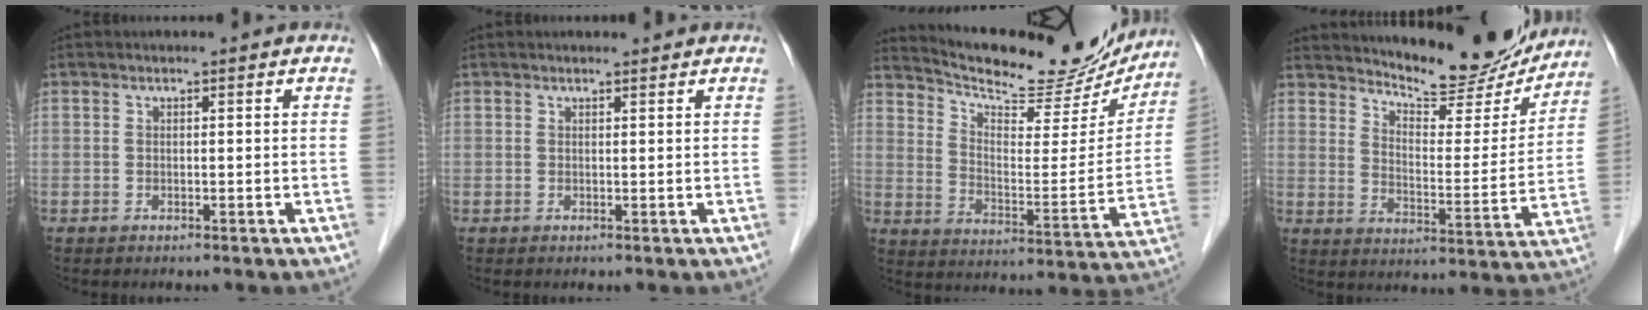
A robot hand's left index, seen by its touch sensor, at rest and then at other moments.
{"total": 0.9, "force": [0.9, 0.0, 0.1], "torque": [-0.008, 0.002, 0.016]}
{"total": 21.5, "force": [19.8, 4.4, 7.2], "torque": [-0.114, -0.031, 0.277]}
{"total": 16.4, "force": [15.5, 3.2, 4.4], "torque": [-0.061, -0.030, 0.207]}